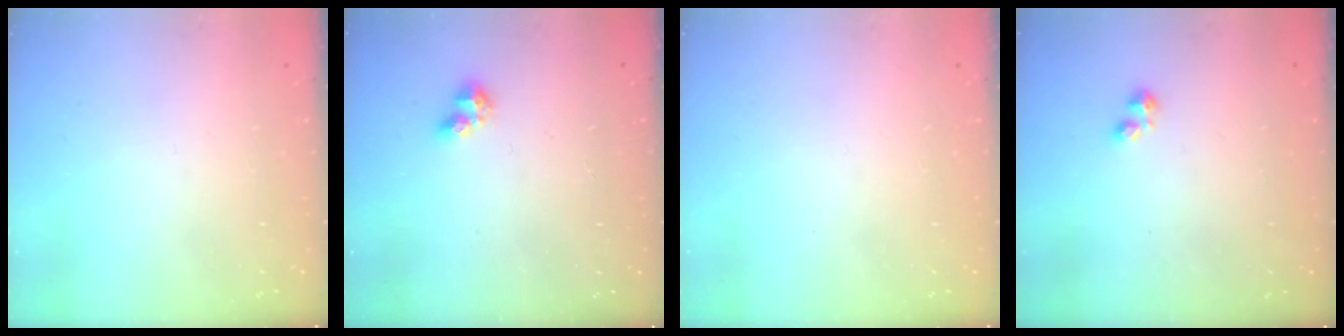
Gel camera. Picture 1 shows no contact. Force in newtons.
{"total": 4.1, "press": 4.0, "slide": 0.7}
{"total": 0.0}
{"total": 1.0, "press": 0.9, "slide": 0.4}